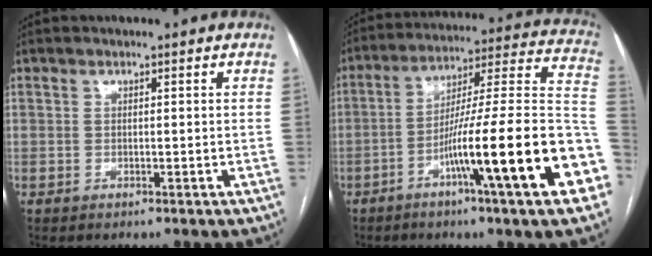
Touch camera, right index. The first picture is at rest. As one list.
[{"total": 23.5, "force": [-8.7, 0.2, 21.8], "torque": [-0.258, 0.002, -0.139]}]